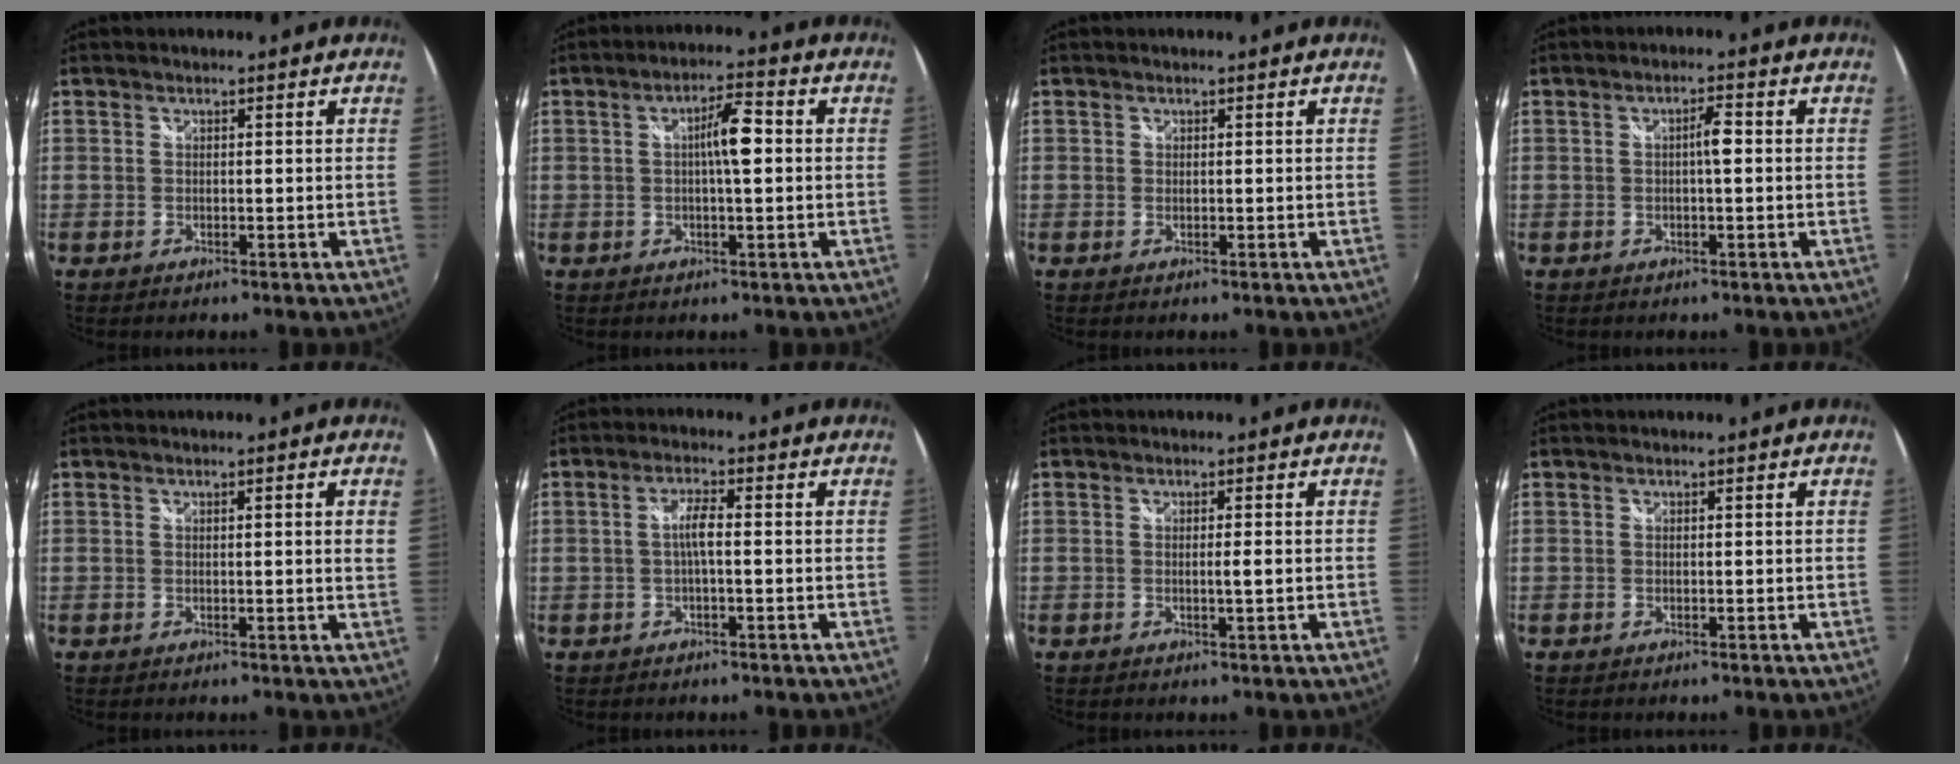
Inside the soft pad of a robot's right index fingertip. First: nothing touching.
{"total": 5.6, "force": [0.4, 1.0, 5.5], "torque": [-0.090, 0.009, 0.007]}
{"total": 0.0}
{"total": 2.4, "force": [-0.1, 0.5, 2.4], "torque": [-0.040, 0.006, -0.003]}
{"total": 2.4, "force": [0.8, -0.3, 2.2], "torque": [-0.025, 0.001, 0.009]}
{"total": 3.1, "force": [-0.3, 0.4, 3.1], "torque": [-0.059, 0.006, -0.005]}
{"total": 2.1, "force": [-0.2, -0.6, 1.9], "torque": [-0.027, -0.004, -0.004]}
{"total": 0.0}